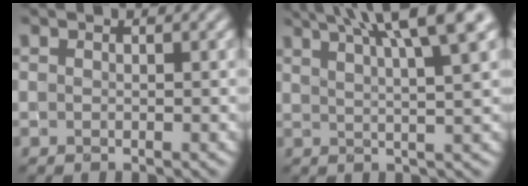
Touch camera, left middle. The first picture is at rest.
{"total": 10.0, "force": [6.2, 2.3, 7.5], "torque": [-0.075, 0.038, 0.064]}